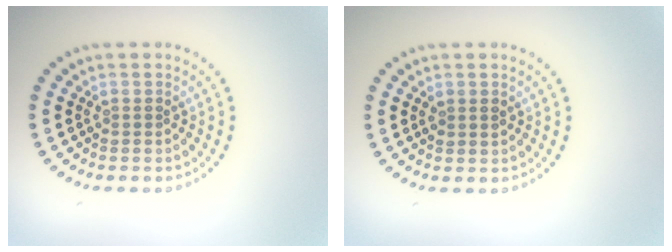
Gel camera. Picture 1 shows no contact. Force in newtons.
{"total": 1.0, "press": 0.9, "slide": 0.3}